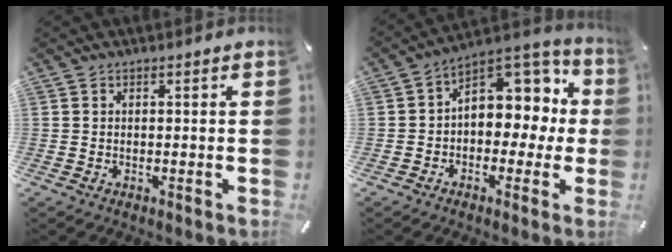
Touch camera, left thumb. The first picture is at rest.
{"total": 8.8, "force": [2.5, 7.2, 4.3], "torque": [-0.056, -0.026, 0.049]}